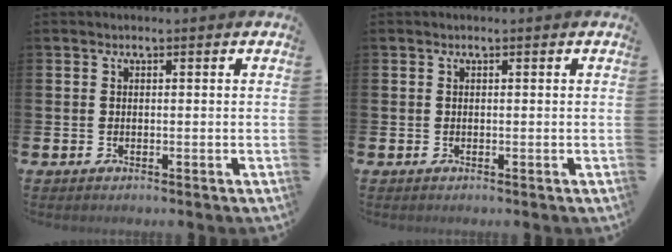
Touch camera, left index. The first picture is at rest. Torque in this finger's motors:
{"motor_torque": [0.00, 0.00, 0.00, 0.00]}